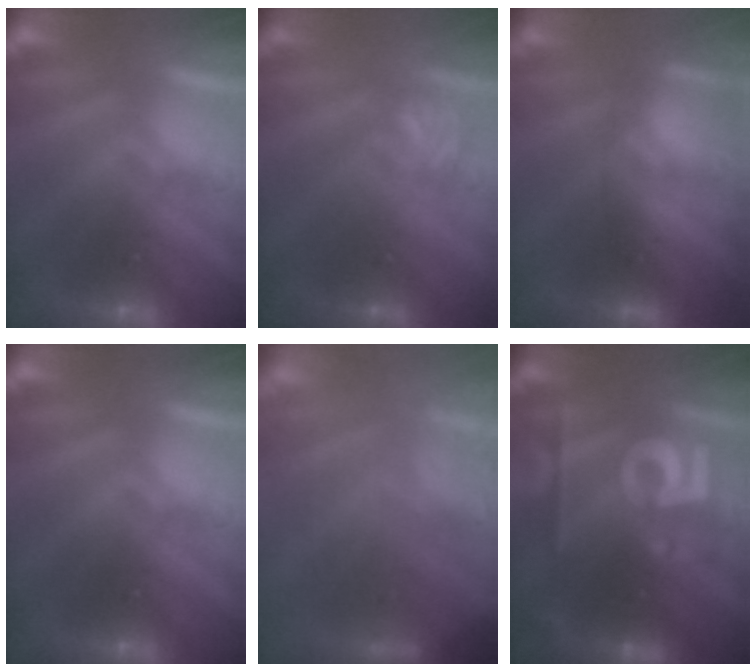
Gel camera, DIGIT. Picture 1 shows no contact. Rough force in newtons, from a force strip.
{"total": 2.1}
{"total": 2.8}
{"total": 0.0}
{"total": 7.7}
{"total": 2.4}